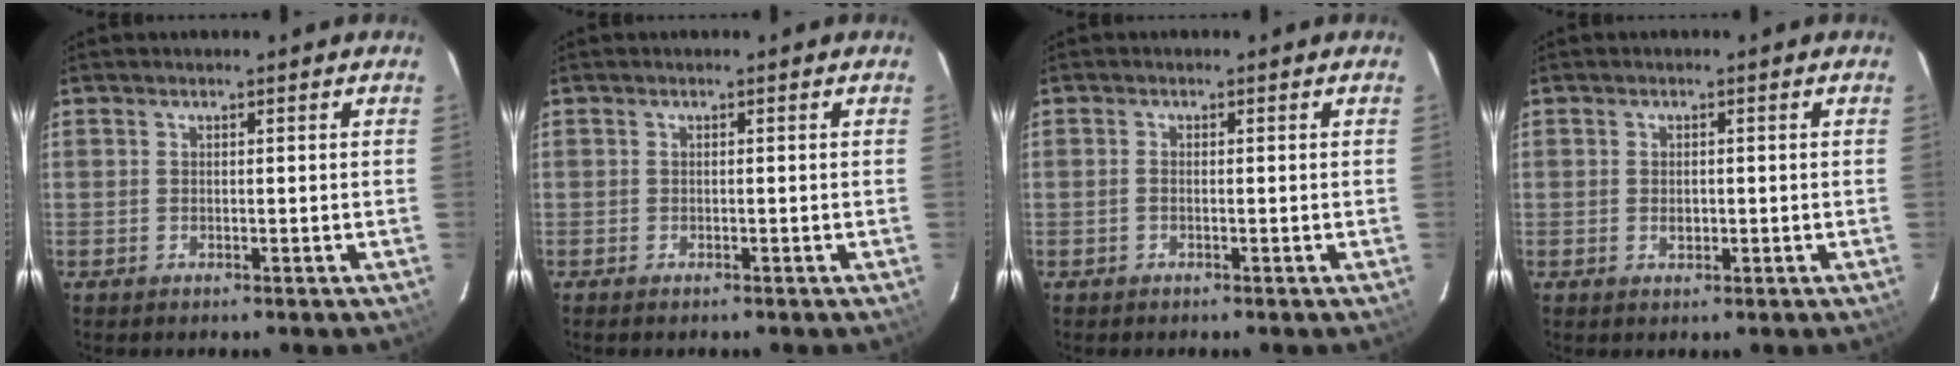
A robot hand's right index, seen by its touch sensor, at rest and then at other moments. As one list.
[{"total": 0.7, "force": [-0.6, 0.1, 0.3], "torque": [-0.007, -0.002, -0.011]}, {"total": 0.6, "force": [-0.3, 0.3, 0.4], "torque": [-0.009, 0.003, -0.007]}, {"total": 1.5, "force": [-0.2, 1.1, 1.0], "torque": [-0.018, 0.002, -0.003]}]